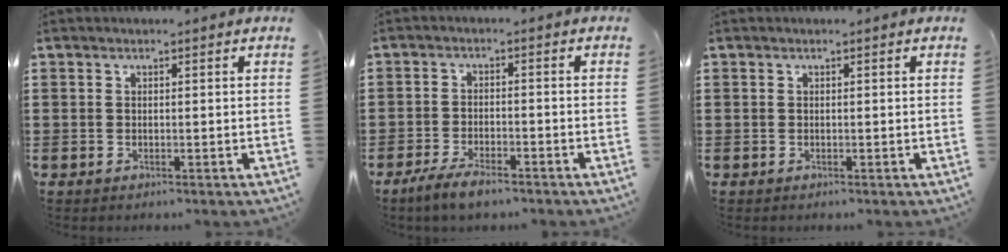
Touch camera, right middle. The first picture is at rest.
{"total": 4.1, "force": [-3.4, 1.0, 2.1], "torque": [-0.049, -0.002, -0.068]}
{"total": 0.0}